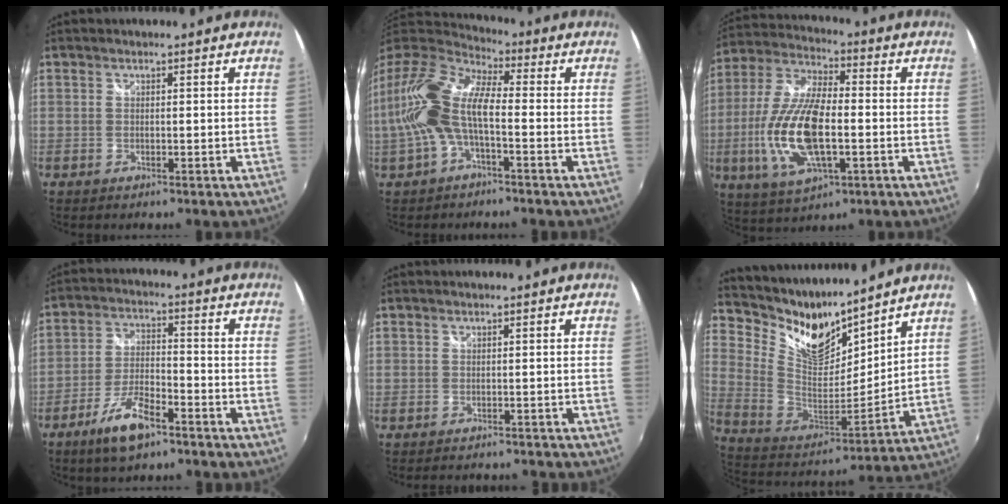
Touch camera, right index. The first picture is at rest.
{"total": 15.6, "force": [-2.3, 6.8, 13.9], "torque": [-0.286, 0.009, -0.049]}
{"total": 17.6, "force": [-3.4, 6.8, 15.9], "torque": [-0.332, -0.008, -0.063]}
{"total": 9.3, "force": [-6.2, 3.1, 6.3], "torque": [-0.137, -0.004, -0.113]}
{"total": 2.2, "force": [-1.8, 1.2, 0.4], "torque": [-0.003, 0.001, -0.025]}
{"total": 15.4, "force": [12.6, 6.0, 6.6], "torque": [-0.153, -0.018, 0.241]}